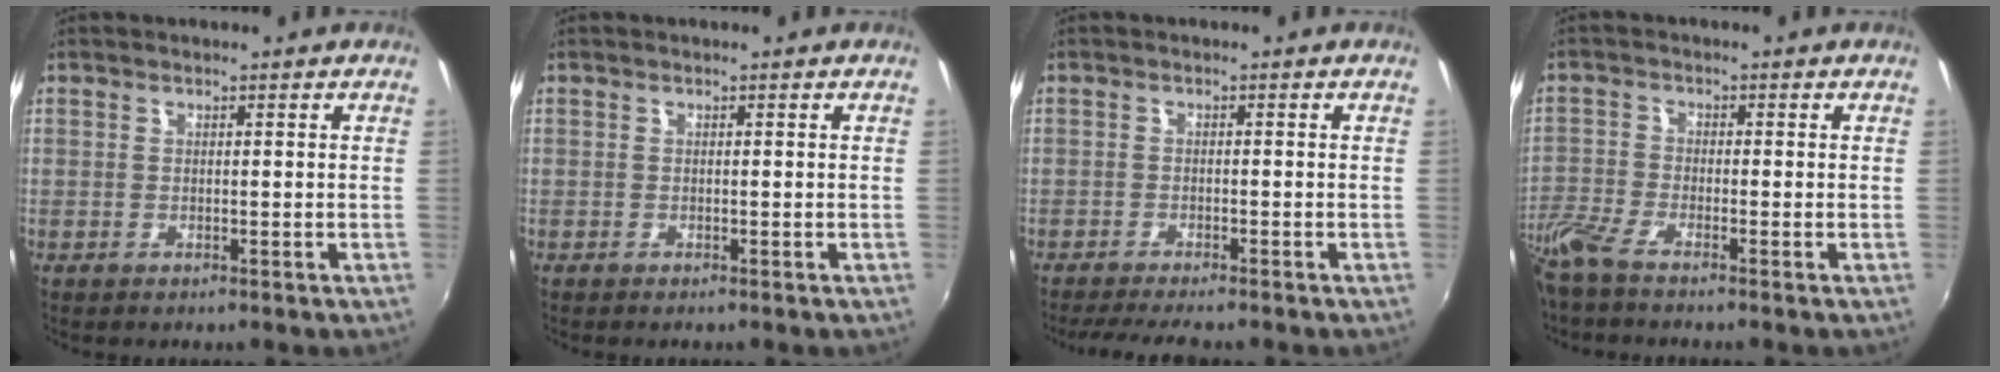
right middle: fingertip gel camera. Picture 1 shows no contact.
{"total": 0.0}
{"total": 6.7, "force": [-5.8, 0.4, 3.3], "torque": [-0.072, -0.020, -0.093]}
{"total": 5.3, "force": [-4.5, 0.3, 2.9], "torque": [-0.077, -0.018, -0.097]}